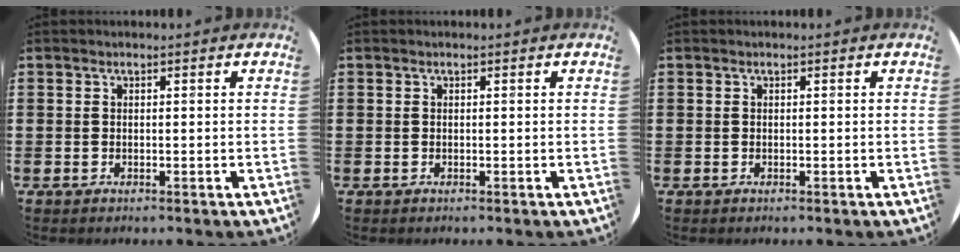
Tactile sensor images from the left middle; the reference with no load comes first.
{"total": 0.0}
{"total": 0.0}